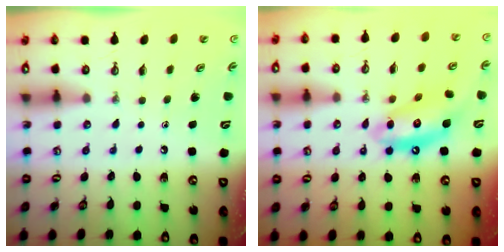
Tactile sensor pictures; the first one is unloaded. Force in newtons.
{"total": 13.3, "press": 13.2, "slide": 1.3}